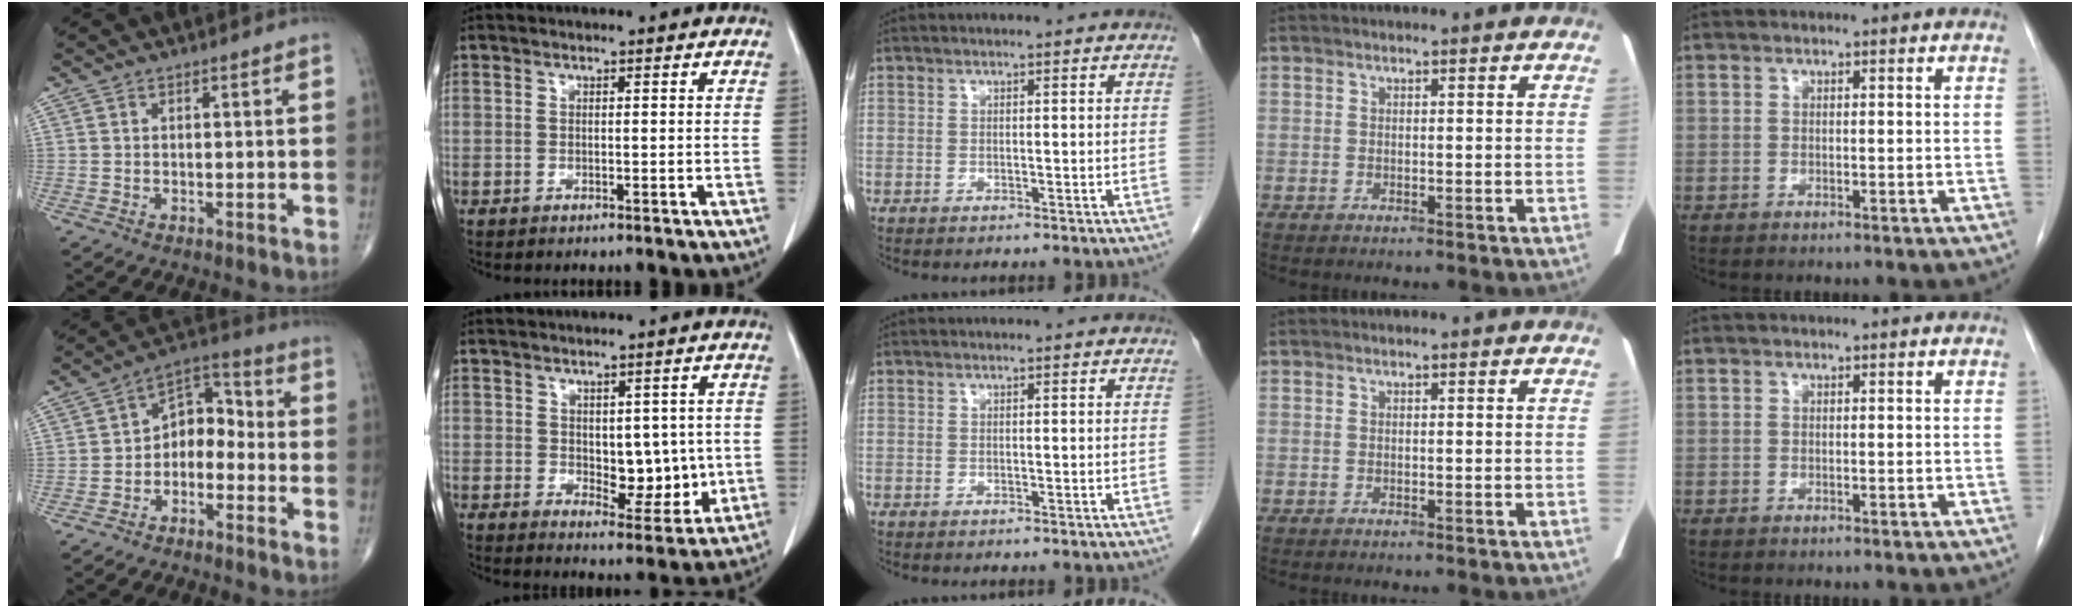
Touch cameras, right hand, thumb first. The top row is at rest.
{"thumb": {"total": 8.4, "force": [-2.4, 5.9, 5.5], "torque": [-0.059, 0.053, -0.058]}, "index": {"total": 6.9, "force": [0.2, 3.7, 5.8], "torque": [-0.067, -0.003, 0.019]}}